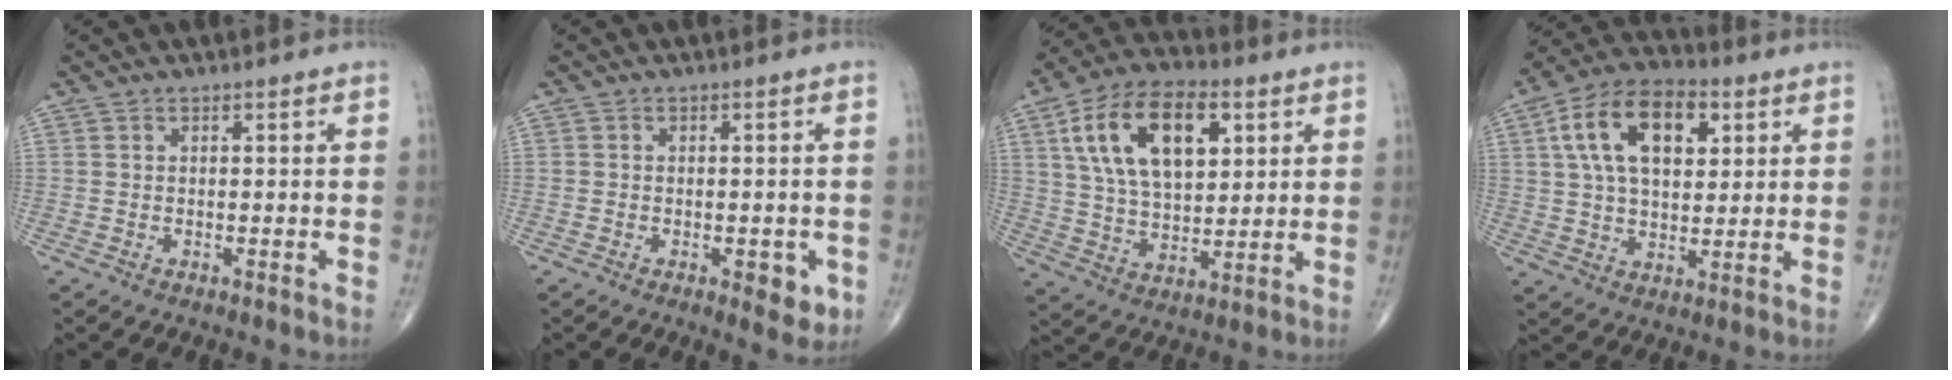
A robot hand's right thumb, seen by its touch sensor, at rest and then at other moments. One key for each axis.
{"total": 4.6, "fx": -1.7, "fy": 2.2, "fz": 3.7, "tx": -0.028, "ty": -0.002, "tz": -0.018}
{"total": 18.4, "fx": 6.3, "fy": 10.0, "fz": 14.0, "tx": -0.226, "ty": -0.006, "tz": 0.112}
{"total": 16.1, "fx": 5.2, "fy": 9.3, "fz": 12.1, "tx": -0.191, "ty": 0.005, "tz": 0.086}